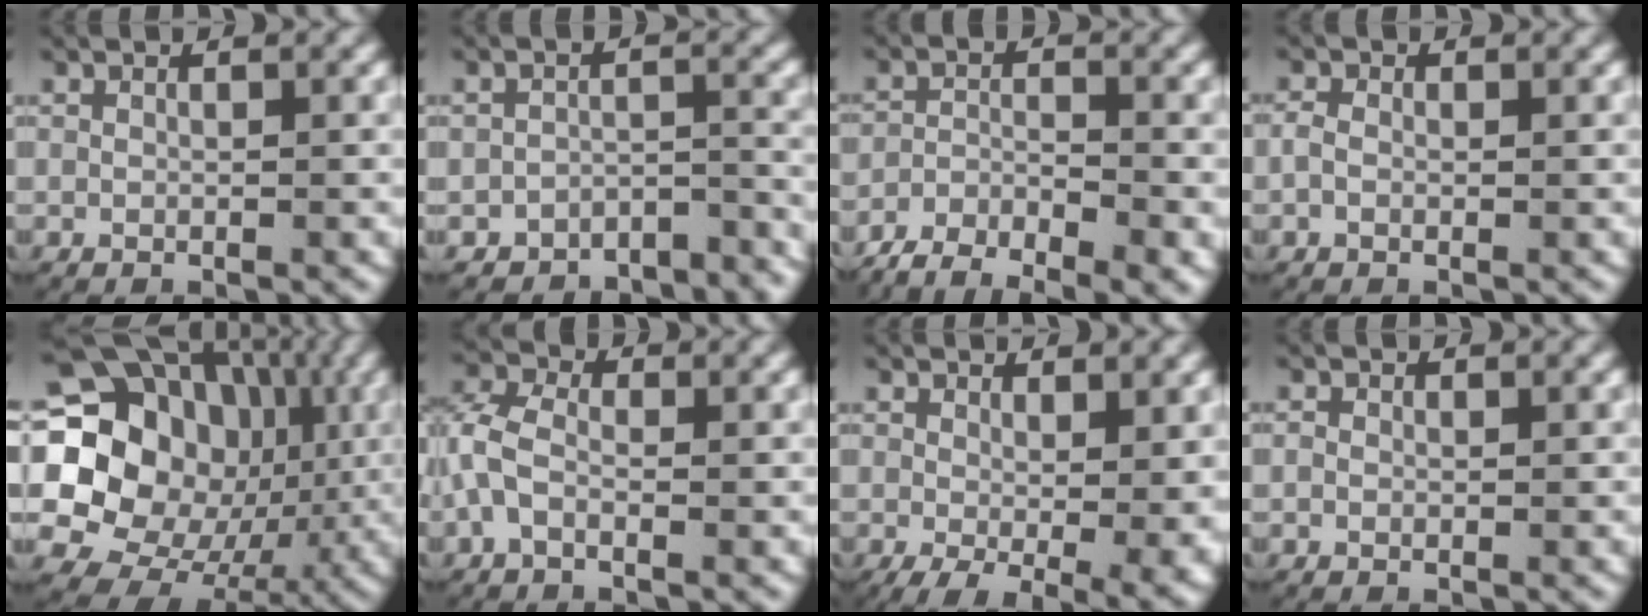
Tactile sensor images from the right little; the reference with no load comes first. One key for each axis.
{"total": 5.9, "fx": -5.6, "fy": 1.7, "fz": 0.9, "tx": 0.000, "ty": -0.008, "tz": -0.092}
{"total": 7.6, "fx": -6.5, "fy": 2.7, "fz": 3.0, "tx": -0.043, "ty": -0.022, "tz": -0.102}
{"total": 1.3, "fx": -0.3, "fy": 1.0, "fz": 0.8, "tx": -0.018, "ty": -0.001, "tz": -0.008}
{"total": 21.2, "fx": -0.5, "fy": 18.2, "fz": 10.9, "tx": -0.234, "ty": -0.057, "tz": -0.004}
{"total": 4.0, "fx": -0.3, "fy": 3.2, "fz": 2.3, "tx": -0.065, "ty": -0.005, "tz": -0.011}
{"total": 6.1, "fx": -2.3, "fy": 2.4, "fz": 5.1, "tx": -0.058, "ty": -0.034, "tz": -0.019}
{"total": 0.7, "fx": -0.2, "fy": 0.6, "fz": 0.3, "tx": -0.007, "ty": -0.004, "tz": -0.002}